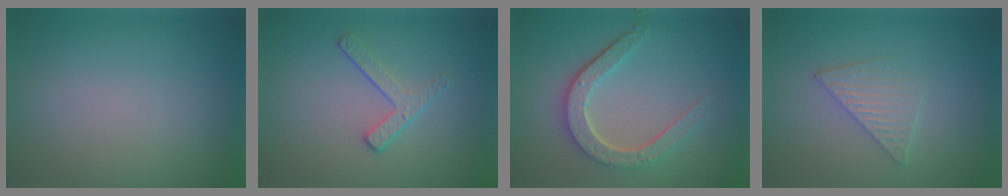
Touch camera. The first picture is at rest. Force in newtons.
{"total": 2.0, "press": 1.4, "slide": 1.5}
{"total": 4.7, "press": 3.6, "slide": 3.0}
{"total": 2.6, "press": 2.6, "slide": 0.3}